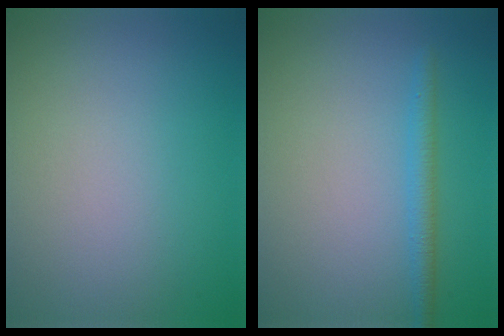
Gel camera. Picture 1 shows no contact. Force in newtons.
{"total": 1.8, "press": 1.8, "slide": 0.0}